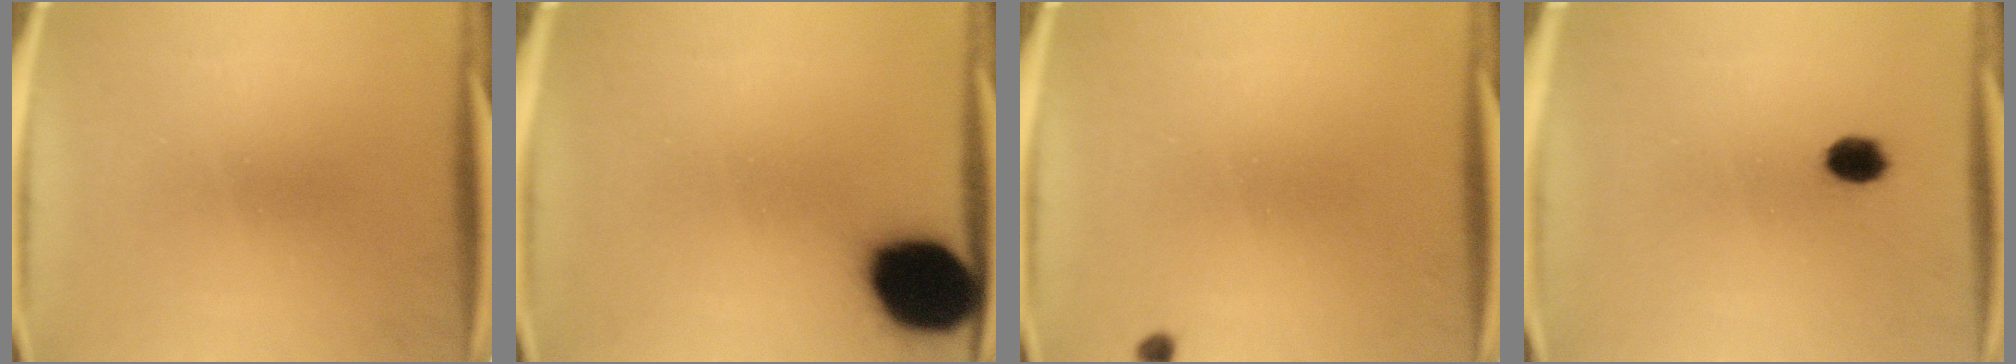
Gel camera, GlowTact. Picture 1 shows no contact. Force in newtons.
{"total": 18.2}
{"total": 0.8}
{"total": 3.9}